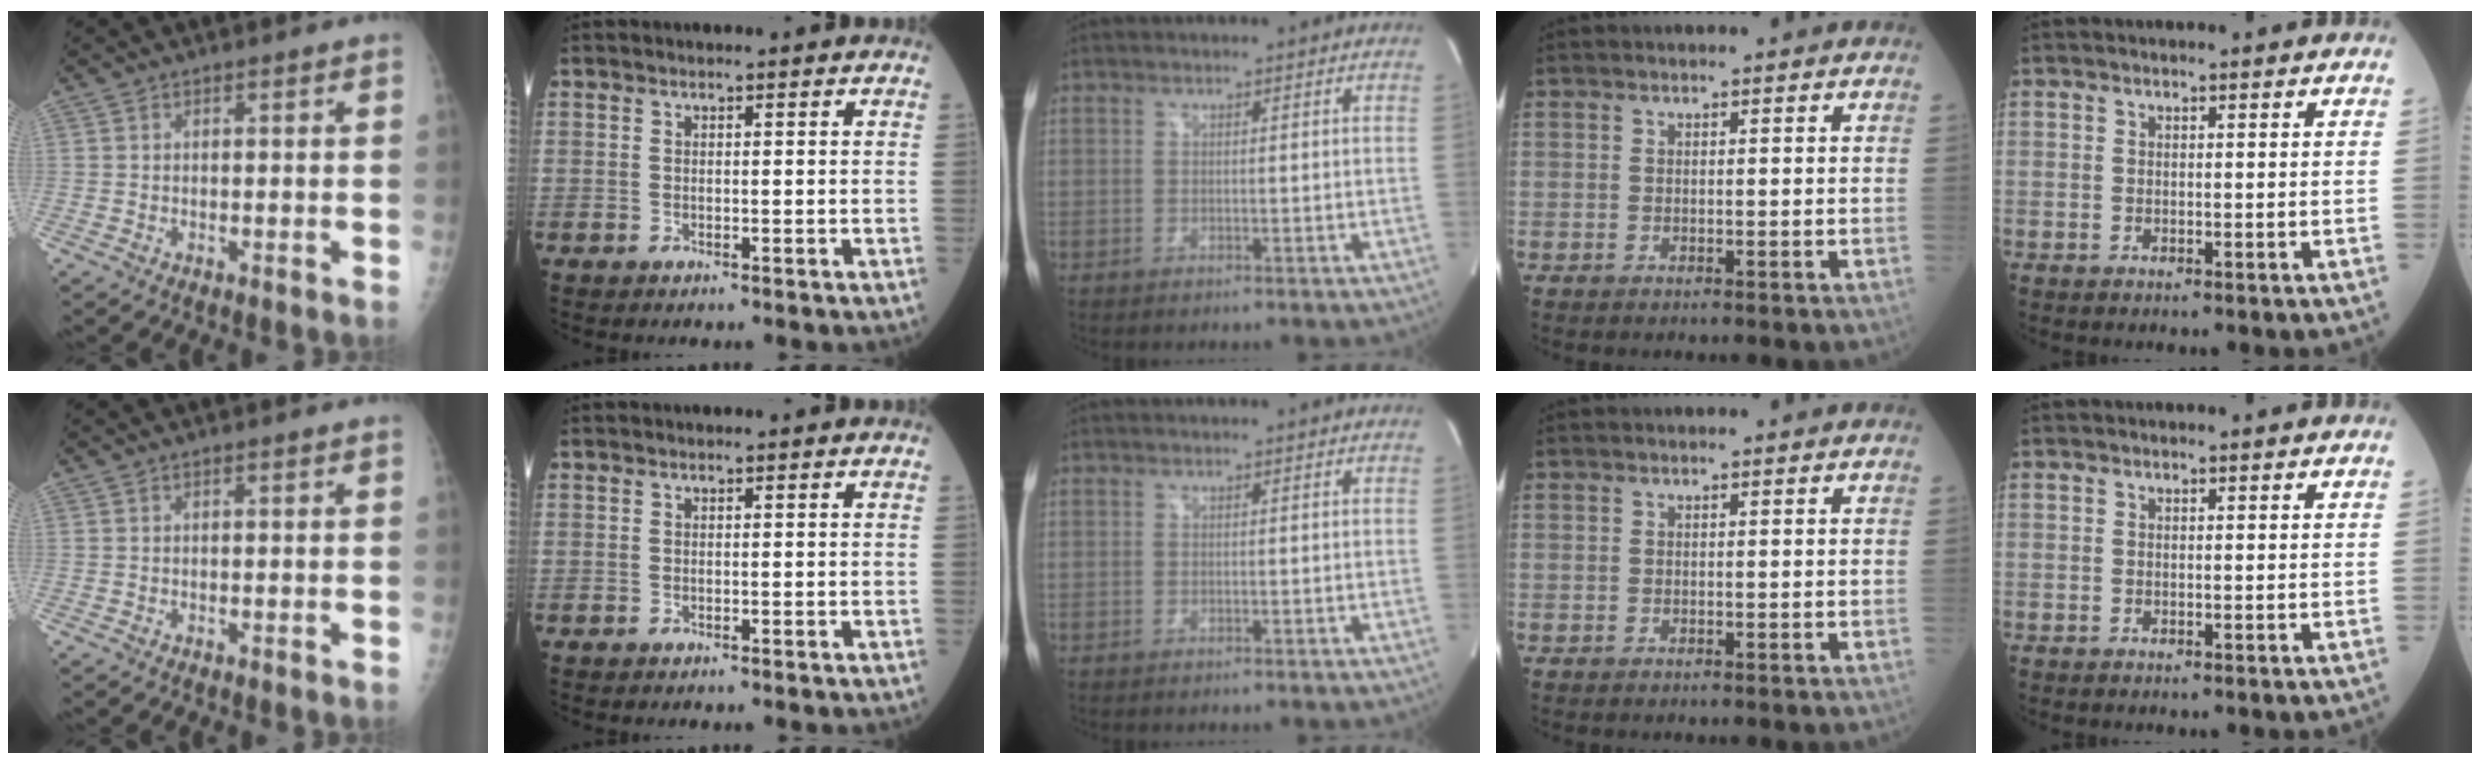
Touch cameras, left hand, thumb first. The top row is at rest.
{}